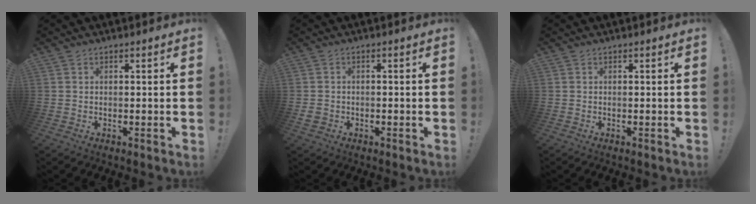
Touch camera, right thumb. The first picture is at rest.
{"total": 2.0, "force": [-0.9, 1.6, 0.8], "torque": [-0.019, 0.006, -0.015]}
{"total": 0.0}